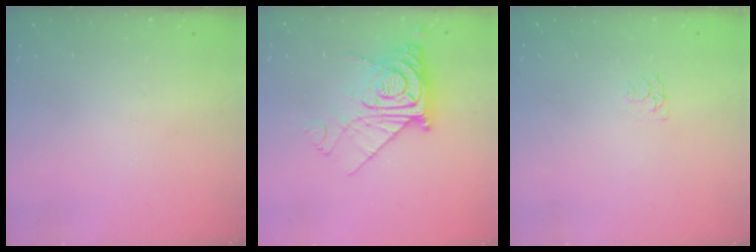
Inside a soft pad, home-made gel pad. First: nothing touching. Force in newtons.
{"total": 13.8, "press": 13.7, "slide": 1.3}
{"total": 4.5, "press": 4.4, "slide": 0.6}